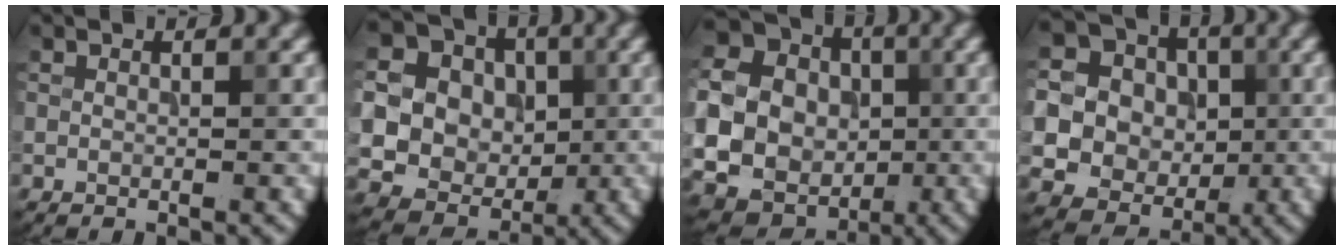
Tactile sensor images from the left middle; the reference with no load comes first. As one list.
[{"total": 16.4, "force": [1.5, 15.1, 6.3], "torque": [-0.163, 0.021, 0.010]}, {"total": 15.4, "force": [-0.8, 14.3, 5.8], "torque": [-0.168, 0.005, -0.034]}, {"total": 13.7, "force": [0.1, 12.9, 4.6], "torque": [-0.139, 0.026, -0.018]}]